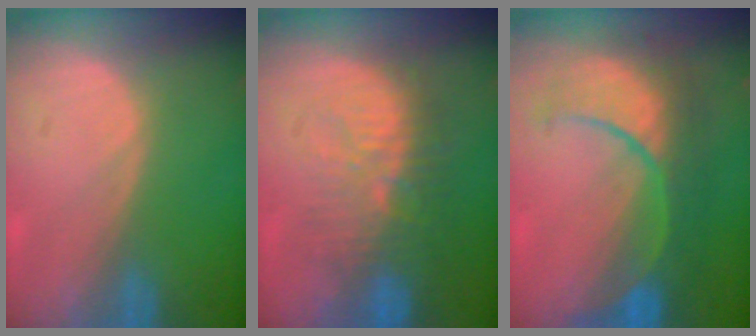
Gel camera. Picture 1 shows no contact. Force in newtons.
{"total": 9.3, "press": 9.0, "slide": 2.4}
{"total": 9.4, "press": 9.4, "slide": 0.7}